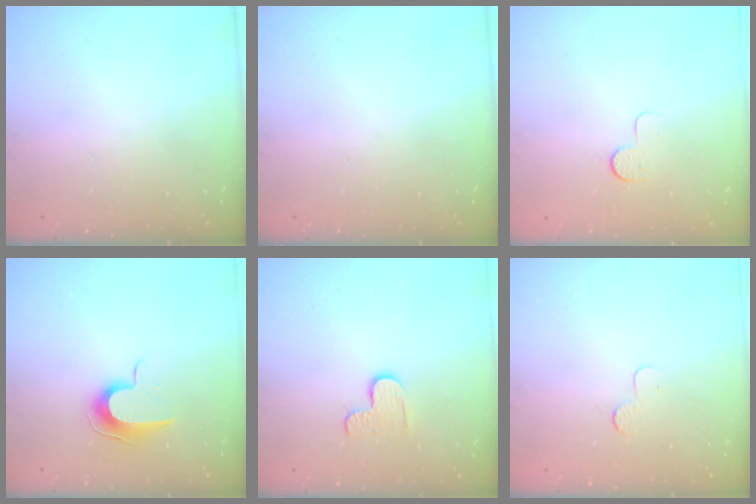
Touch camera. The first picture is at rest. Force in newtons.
{"total": 0.0}
{"total": 5.1, "press": 5.1, "slide": 0.5}
{"total": 8.9, "press": 8.9, "slide": 0.8}
{"total": 5.9, "press": 5.8, "slide": 0.6}
{"total": 2.3, "press": 2.3, "slide": 0.2}